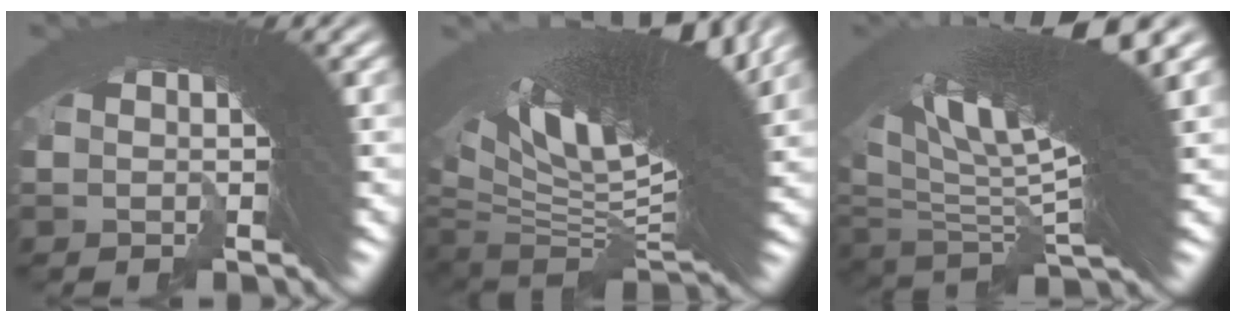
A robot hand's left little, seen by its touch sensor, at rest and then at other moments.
{"total": 17.3, "force": [3.7, 6.9, 15.5], "torque": [-0.256, -0.006, 0.076]}
{"total": 14.9, "force": [4.8, 4.0, 13.6], "torque": [-0.214, 0.028, 0.085]}